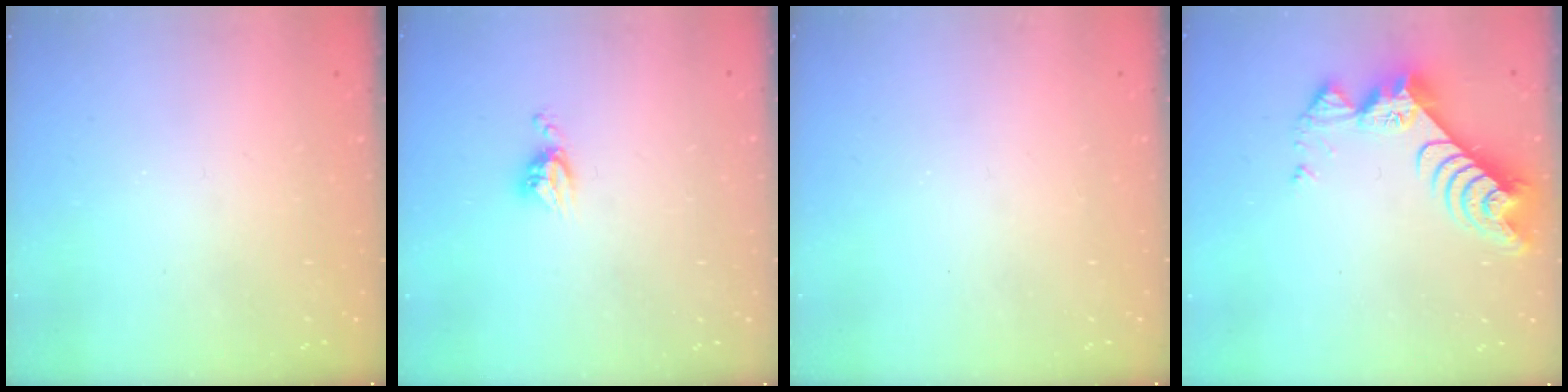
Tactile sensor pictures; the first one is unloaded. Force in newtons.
{"total": 4.7, "press": 4.7, "slide": 0.5}
{"total": 0.0}
{"total": 10.7, "press": 10.7, "slide": 0.9}